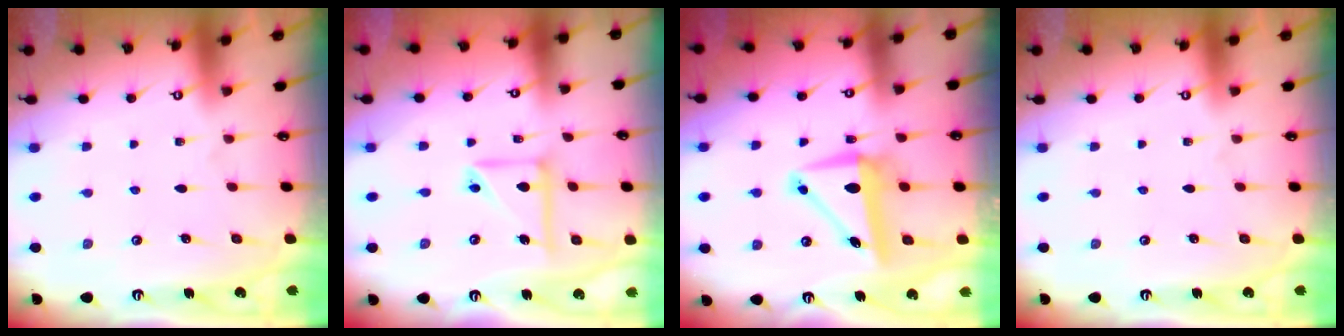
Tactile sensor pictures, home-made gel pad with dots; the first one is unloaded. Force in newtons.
{"total": 10.6, "press": 10.4, "slide": 1.7}
{"total": 9.3, "press": 9.2, "slide": 1.7}
{"total": 0.0}